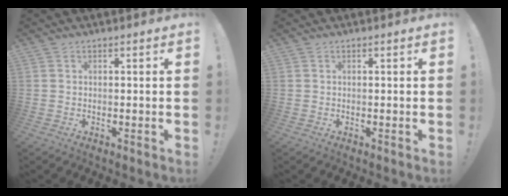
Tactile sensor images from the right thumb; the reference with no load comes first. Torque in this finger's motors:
{"motor_torque": [-0.02, 0.03, 0.06, -0.07, 0.02]}